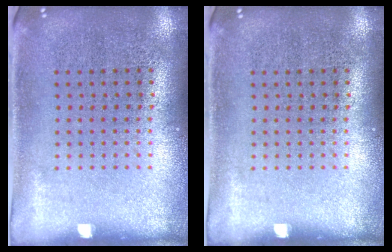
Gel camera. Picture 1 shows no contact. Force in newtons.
{"total": 0.0}